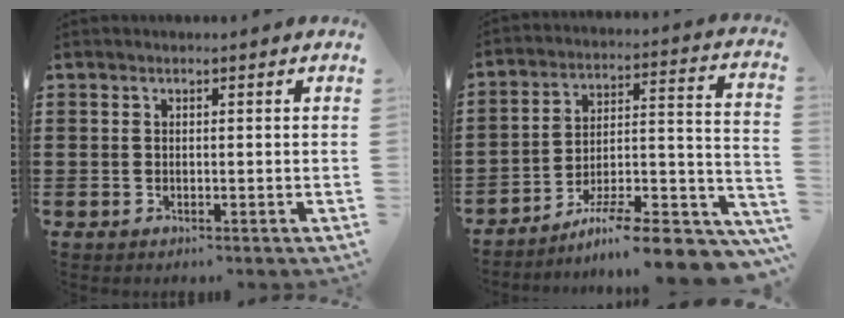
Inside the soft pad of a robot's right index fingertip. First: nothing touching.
{"total": 9.8, "force": [-8.0, 0.8, 5.7], "torque": [-0.075, 0.010, -0.152]}